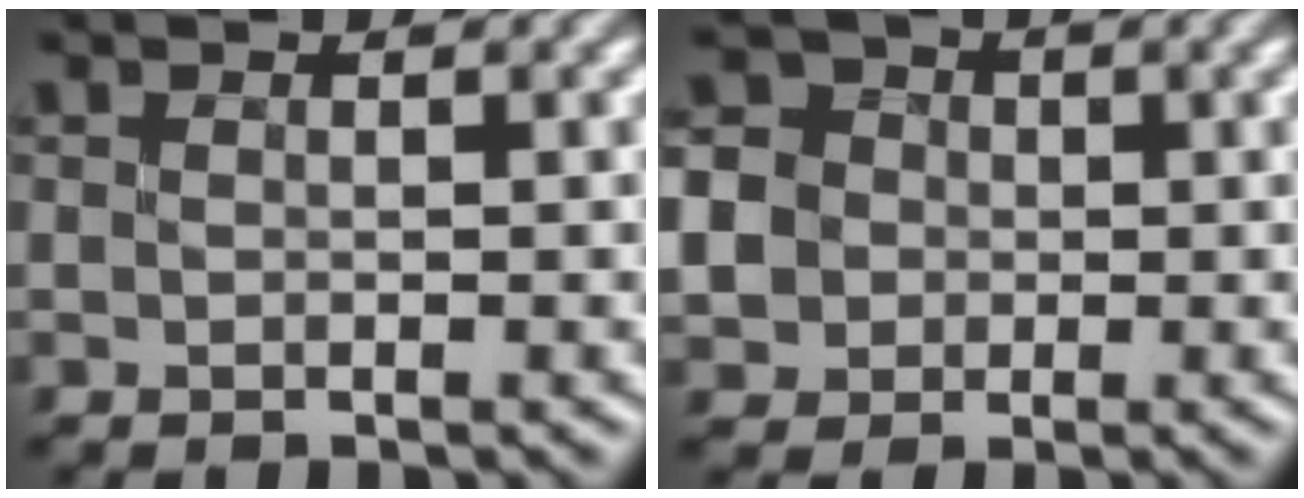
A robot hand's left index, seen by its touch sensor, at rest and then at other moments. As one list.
[{"total": 5.4, "force": [-0.4, 5.0, 1.9], "torque": [-0.052, 0.014, -0.018]}]